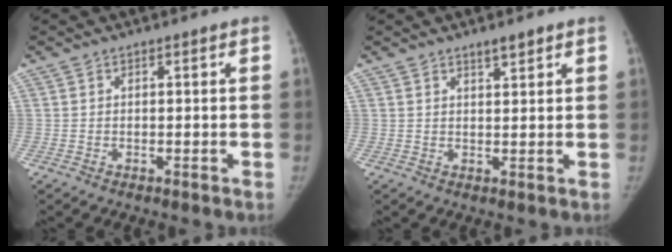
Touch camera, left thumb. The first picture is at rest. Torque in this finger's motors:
{"motor_torque": [0.42, 0.06, 0.34, -0.76, 0.11]}